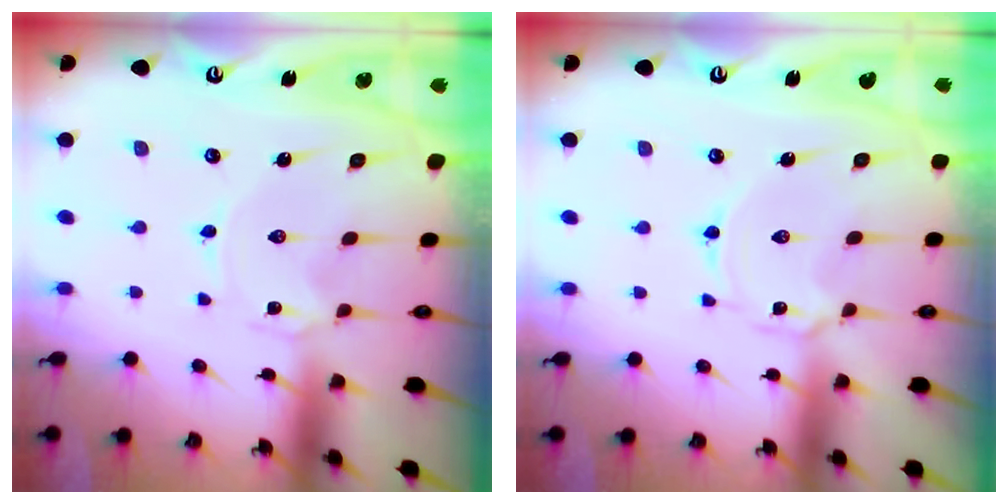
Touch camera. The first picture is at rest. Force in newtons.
{"total": 2.2, "press": 2.2, "slide": 0.3}